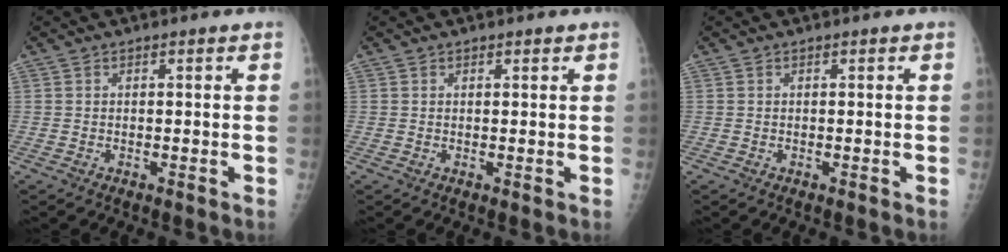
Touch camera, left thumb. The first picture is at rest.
{"total": 0.6, "force": [0.5, 0.3, 0.1], "torque": [0.001, -0.005, 0.006]}
{"total": 0.0}